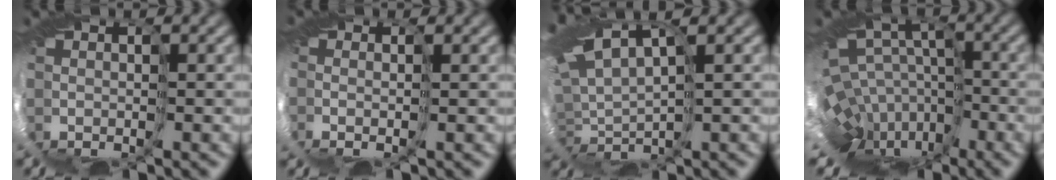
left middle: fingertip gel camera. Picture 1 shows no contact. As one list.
[{"total": 1.5, "force": [-0.2, 0.3, 1.5], "torque": [-0.045, -0.001, -0.007]}, {"total": 4.6, "force": [3.4, 0.3, 3.2], "torque": [-0.091, 0.007, 0.065]}, {"total": 9.9, "force": [-5.7, 6.3, 5.1], "torque": [-0.111, -0.006, -0.056]}]